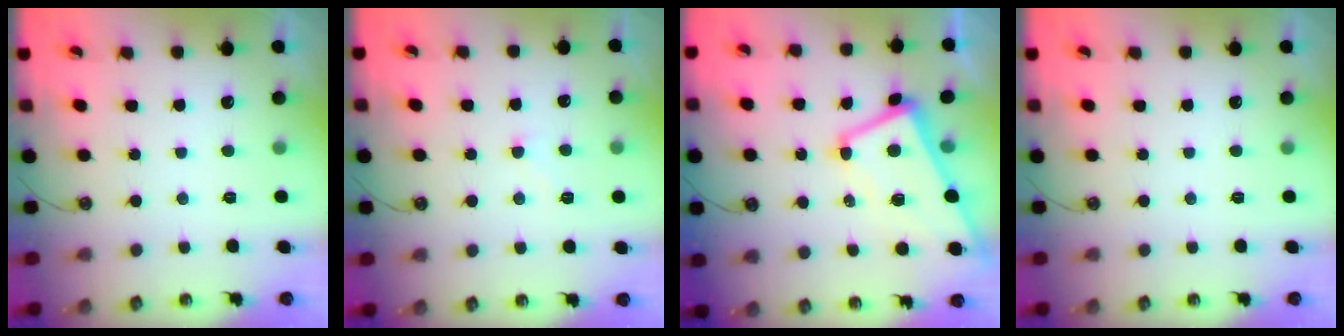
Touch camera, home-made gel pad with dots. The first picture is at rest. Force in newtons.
{"total": 1.8, "press": 1.7, "slide": 0.5}
{"total": 2.7, "press": 2.5, "slide": 1.1}
{"total": 0.0}